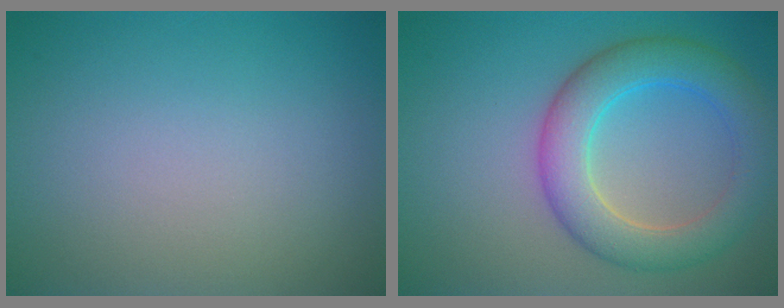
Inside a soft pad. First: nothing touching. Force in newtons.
{"total": 6.2, "press": 6.2, "slide": 0.2}